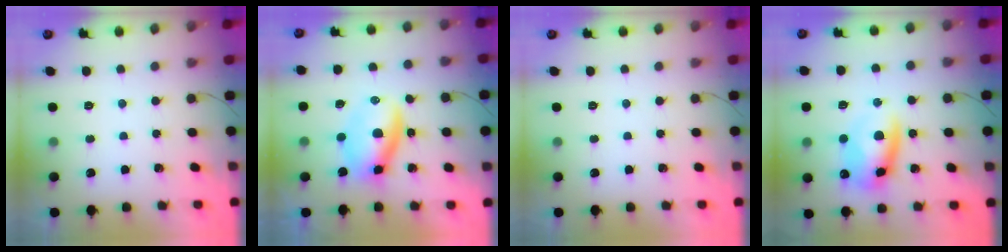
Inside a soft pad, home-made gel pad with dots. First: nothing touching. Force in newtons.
{"total": 6.8, "press": 6.6, "slide": 1.4}
{"total": 0.0}
{"total": 11.6, "press": 11.3, "slide": 2.4}